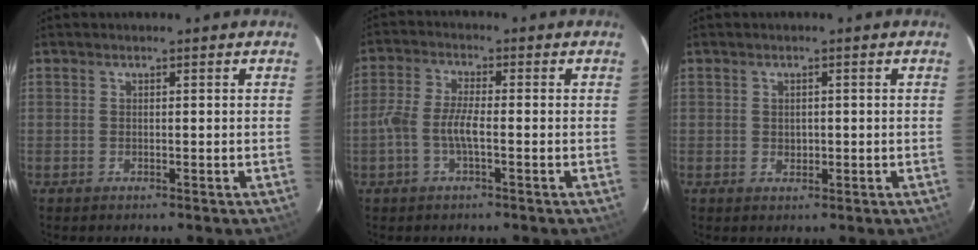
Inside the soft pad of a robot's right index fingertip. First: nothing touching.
{"total": 5.3, "force": [-1.6, 1.3, 4.9], "torque": [-0.109, 0.007, -0.033]}
{"total": 1.5, "force": [0.0, 1.4, 0.6], "torque": [-0.007, 0.001, 0.003]}